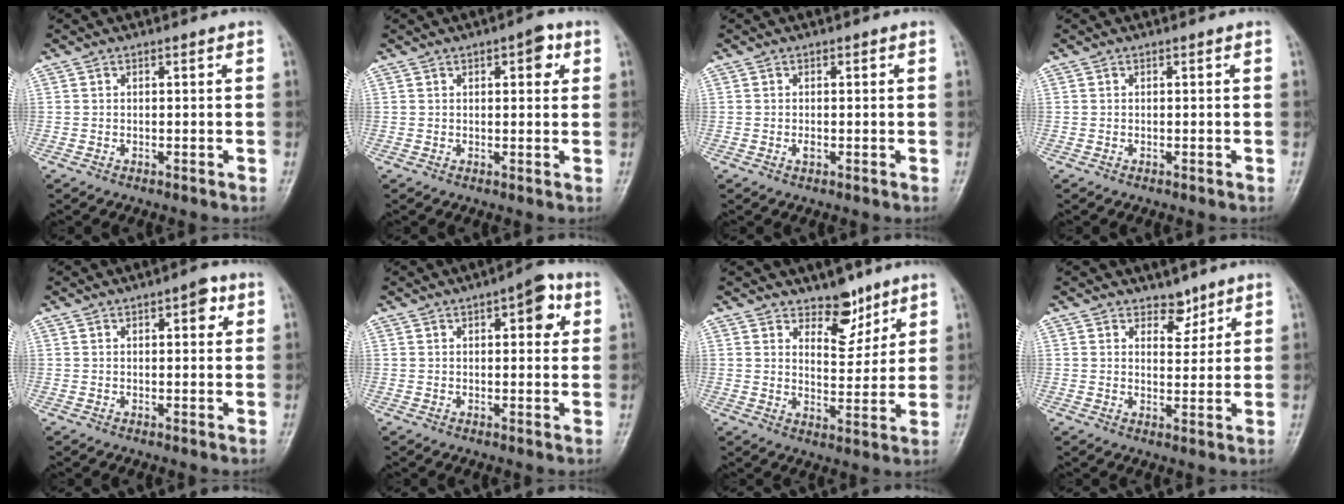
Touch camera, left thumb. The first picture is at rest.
{"total": 4.2, "force": [1.8, 1.9, 3.4], "torque": [-0.029, 0.000, 0.017]}
{"total": 1.0, "force": [-0.2, 0.6, 0.7], "torque": [-0.012, -0.001, -0.005]}
{"total": 0.0}
{"total": 3.7, "force": [1.6, 1.6, 3.0], "torque": [-0.026, 0.000, 0.015]}
{"total": 6.6, "force": [2.5, 2.9, 5.4], "torque": [-0.045, 0.000, 0.024]}
{"total": 7.0, "force": [5.0, 3.5, 3.3], "torque": [-0.019, -0.040, 0.081]}
{"total": 3.6, "force": [2.8, 2.0, 1.1], "torque": [0.006, -0.021, 0.045]}